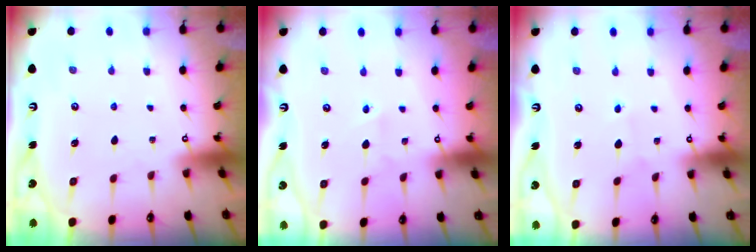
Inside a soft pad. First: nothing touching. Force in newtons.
{"total": 2.3, "press": 2.0, "slide": 1.0}
{"total": 1.6, "press": 1.6, "slide": 0.1}